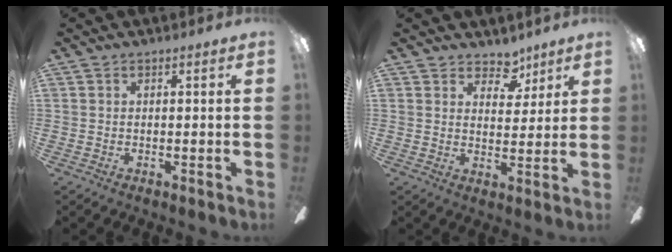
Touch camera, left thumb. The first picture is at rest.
{"total": 6.6, "force": [4.9, 4.0, 2.0], "torque": [-0.009, -0.030, 0.084]}